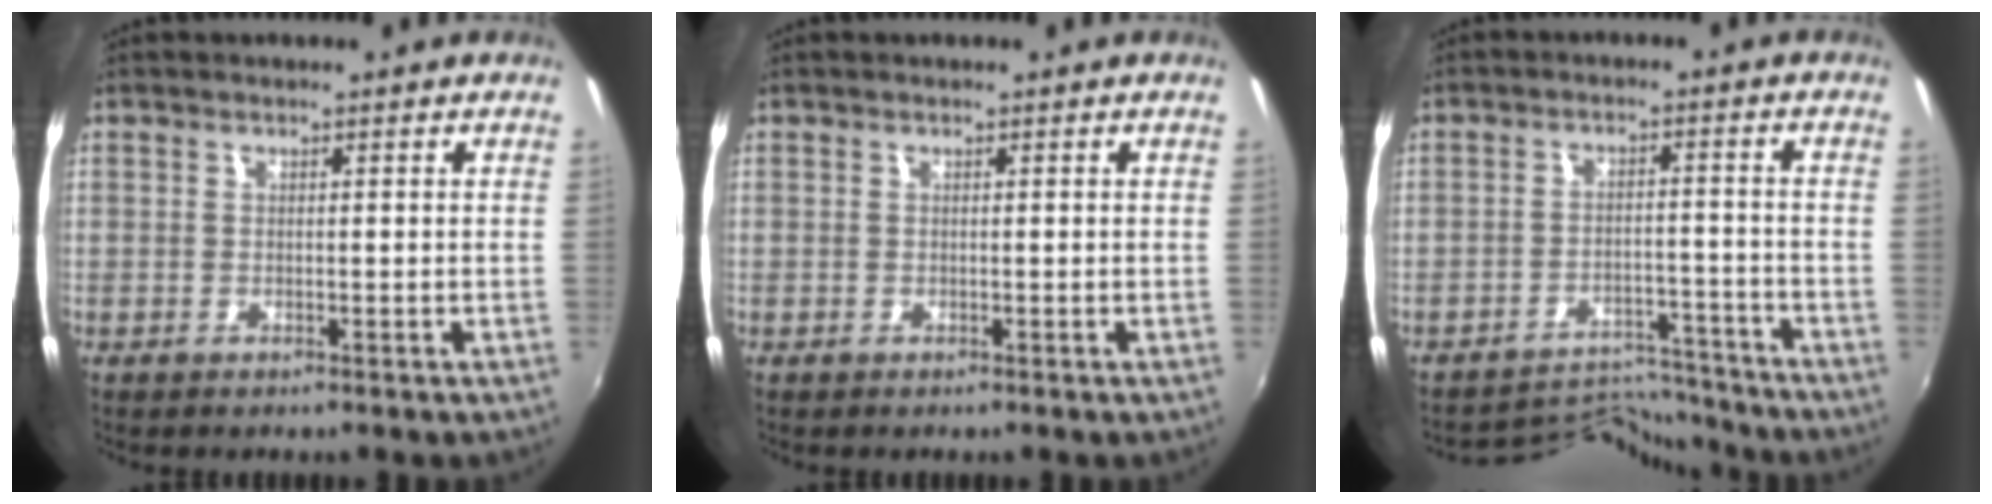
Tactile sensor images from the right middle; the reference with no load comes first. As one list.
[{"total": 0.0}, {"total": 9.3, "force": [-9.2, 1.2, -0.4], "torque": [-0.011, 0.020, -0.139]}]